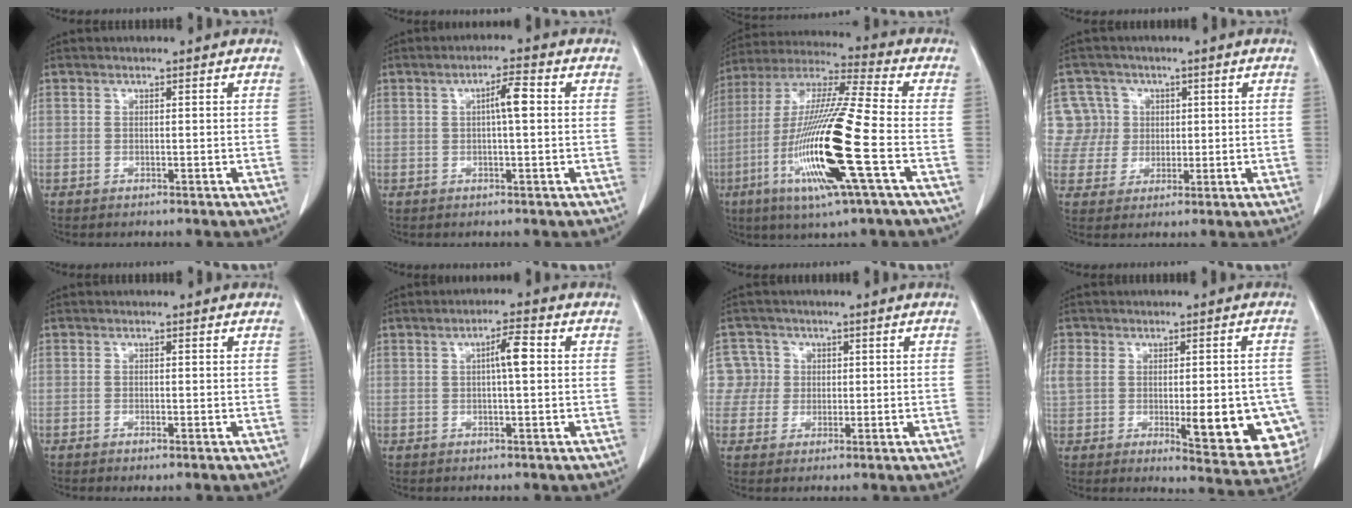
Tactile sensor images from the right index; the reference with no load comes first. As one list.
[{"total": 3.7, "force": [0.5, 0.4, 3.6], "torque": [-0.061, 0.007, 0.006]}, {"total": 20.0, "force": [-6.0, 0.4, 19.0], "torque": [-0.406, -0.027, -0.120]}, {"total": 6.6, "force": [1.7, 6.4, 0.0], "torque": [0.013, 0.021, 0.039]}, {"total": 0.9, "force": [-0.5, 0.1, 0.7], "torque": [-0.013, -0.003, -0.007]}, {"total": 3.8, "force": [0.6, 0.4, 3.7], "torque": [-0.063, 0.007, 0.006]}, {"total": 5.0, "force": [0.9, 5.0, -0.2], "torque": [0.022, 0.020, 0.020]}, {"total": 17.4, "force": [-2.5, 7.7, 15.4], "torque": [-0.208, 0.017, -0.001]}]